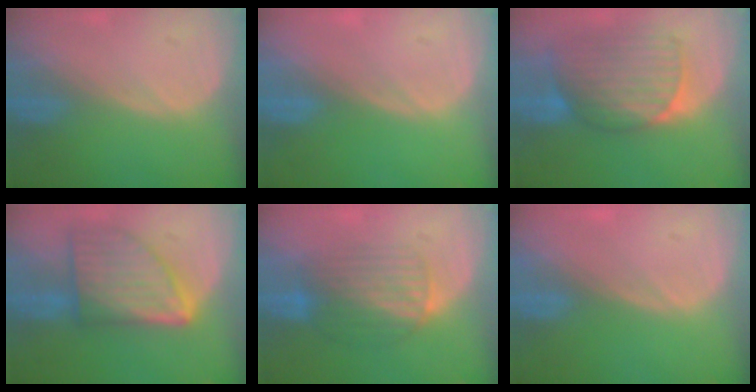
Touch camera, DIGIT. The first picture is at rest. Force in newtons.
{"total": 0.0}
{"total": 9.0, "press": 8.5, "slide": 2.9}
{"total": 9.3, "press": 9.3, "slide": 0.5}
{"total": 6.4, "press": 6.3, "slide": 1.1}
{"total": 0.6, "press": 0.1, "slide": 0.6}